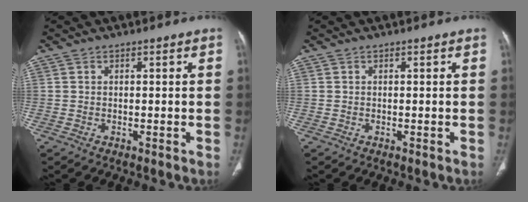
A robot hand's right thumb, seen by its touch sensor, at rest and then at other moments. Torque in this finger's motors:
{"motor_torque": [0.00, 0.00, 0.27, -0.09, 0.00]}